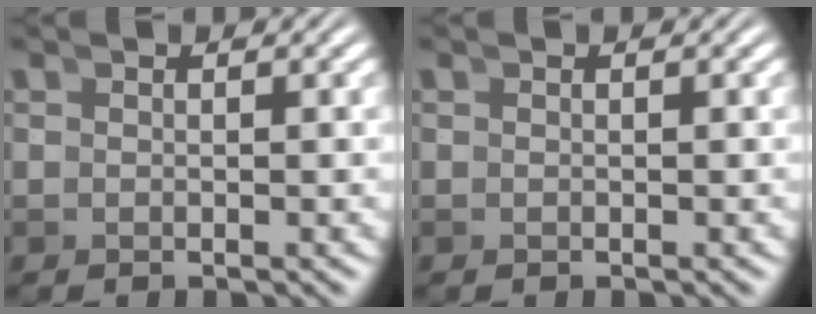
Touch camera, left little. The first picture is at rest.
{"total": 0.0}